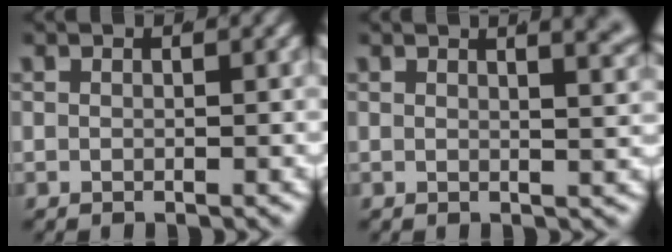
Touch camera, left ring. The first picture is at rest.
{"total": 5.3, "force": [3.2, 1.8, 3.9], "torque": [-0.030, 0.015, 0.040]}